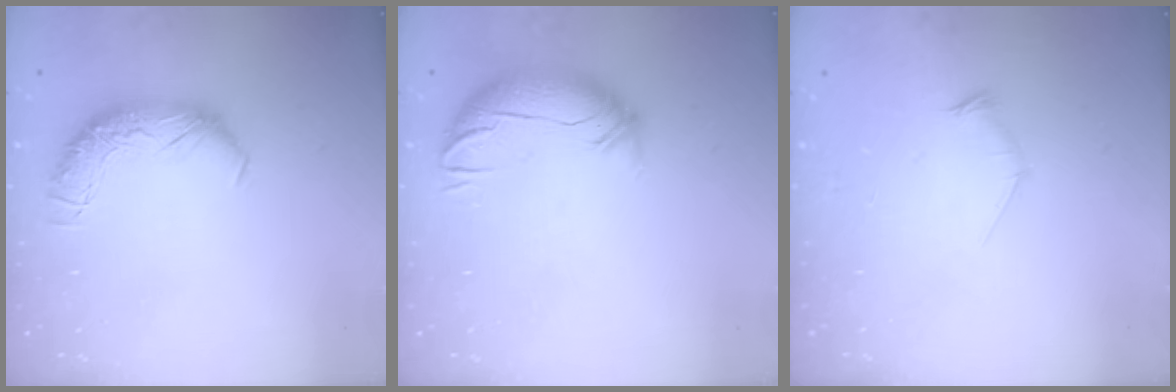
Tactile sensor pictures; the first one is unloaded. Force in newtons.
{"total": 3.4, "press": 2.3, "slide": 2.5}
{"total": 8.4, "press": 8.3, "slide": 0.6}